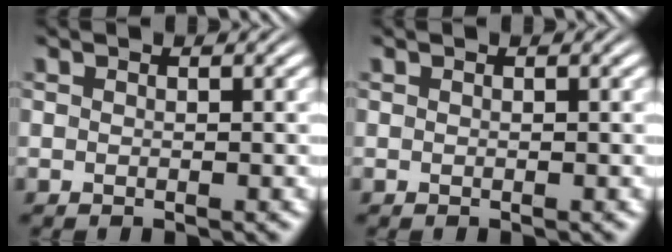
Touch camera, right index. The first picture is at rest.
{"total": 0.0}